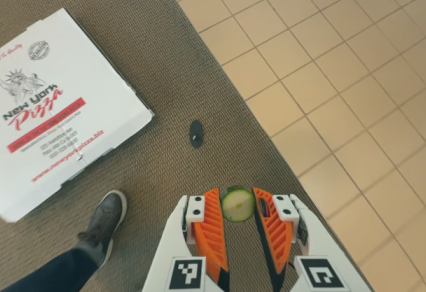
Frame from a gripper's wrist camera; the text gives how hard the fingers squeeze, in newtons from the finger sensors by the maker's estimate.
{"total": 6.1, "left": 5.8, "right": 6.4}